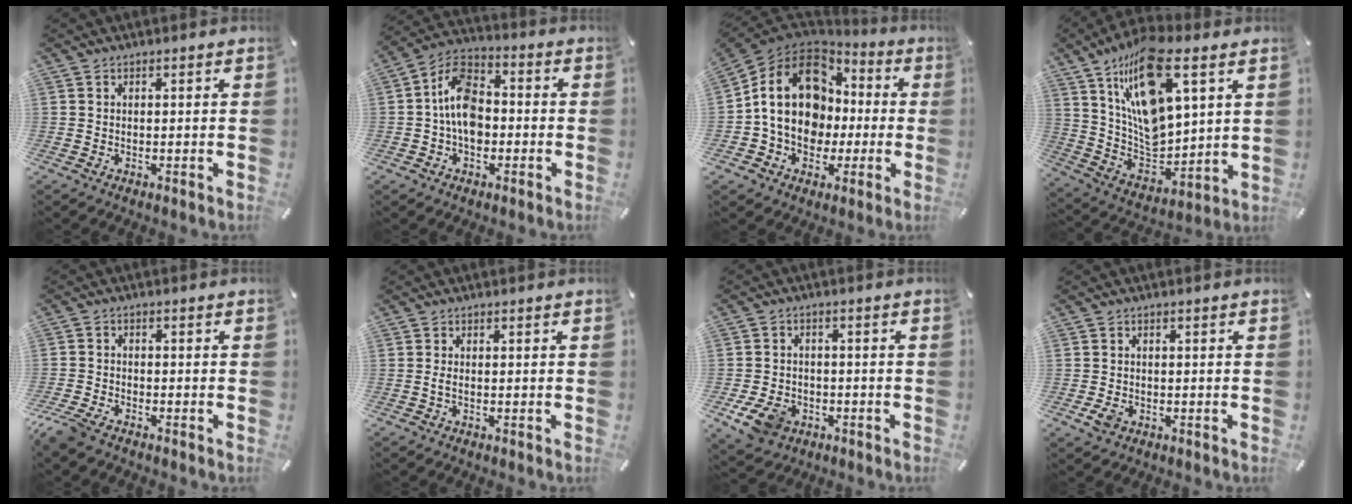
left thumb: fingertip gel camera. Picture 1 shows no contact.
{"total": 10.8, "force": [-1.7, 7.4, 7.7], "torque": [-0.159, 0.025, -0.029]}
{"total": 17.0, "force": [0.0, 14.1, 9.5], "torque": [-0.177, 0.016, 0.004]}
{"total": 18.3, "force": [10.1, 8.4, 12.8], "torque": [-0.261, -0.054, 0.173]}
{"total": 3.7, "force": [-3.1, 1.2, 1.6], "torque": [-0.050, 0.004, -0.065]}
{"total": 1.2, "force": [-0.2, 0.4, 1.1], "torque": [-0.022, -0.001, -0.003]}
{"total": 8.0, "force": [-3.3, 6.1, 4.0], "torque": [-0.092, 0.011, -0.062]}
{"total": 2.6, "force": [-0.7, 2.0, 1.5], "torque": [-0.033, 0.000, -0.012]}